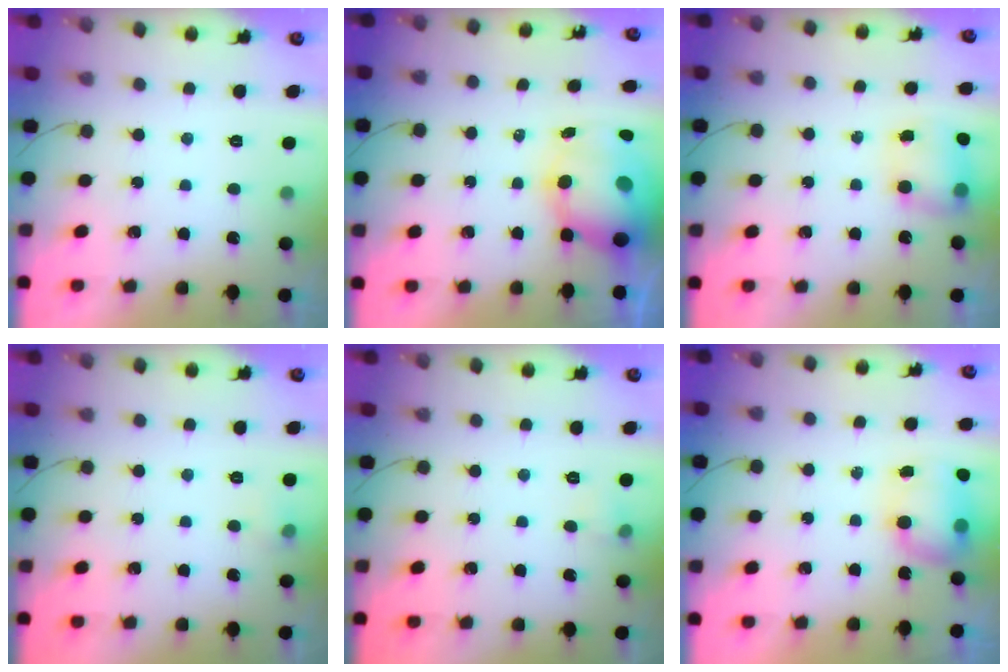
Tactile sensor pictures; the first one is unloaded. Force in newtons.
{"total": 12.3, "press": 11.9, "slide": 3.2}
{"total": 8.4, "press": 8.4, "slide": 1.1}
{"total": 3.6, "press": 3.3, "slide": 1.4}
{"total": 3.7, "press": 3.5, "slide": 1.0}
{"total": 7.7, "press": 7.6, "slide": 1.4}